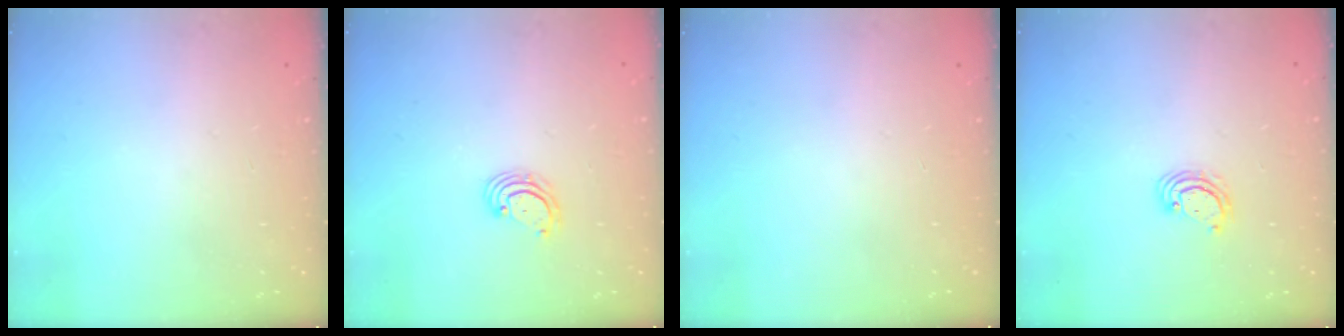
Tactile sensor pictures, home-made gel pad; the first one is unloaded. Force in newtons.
{"total": 3.3, "press": 3.3, "slide": 0.5}
{"total": 0.0}
{"total": 3.6, "press": 3.6, "slide": 0.4}